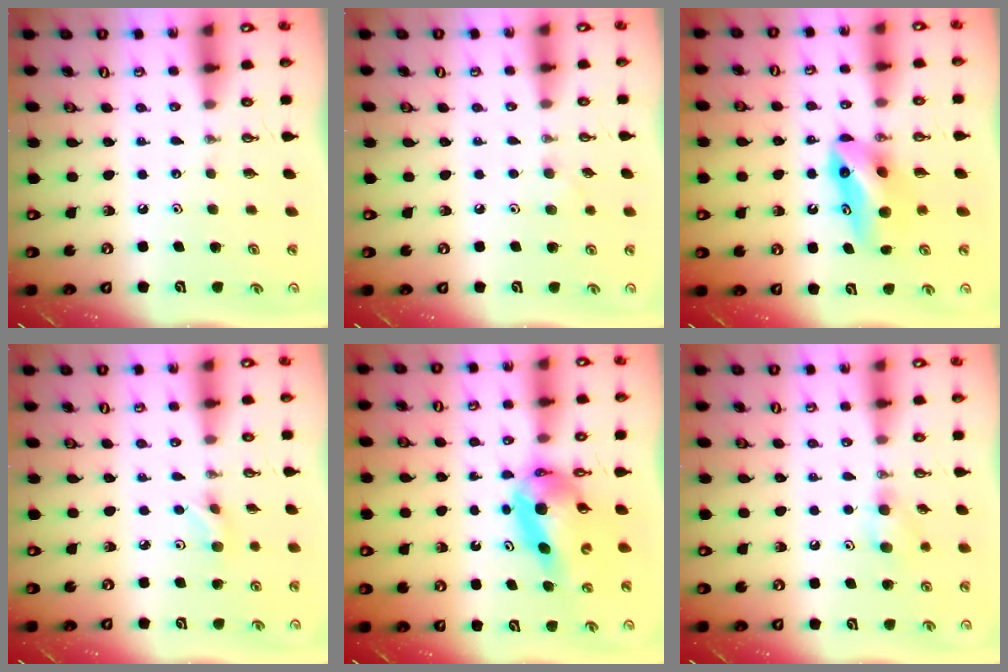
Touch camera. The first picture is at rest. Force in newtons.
{"total": 4.8, "press": 4.6, "slide": 1.3}
{"total": 9.0, "press": 8.2, "slide": 3.9}
{"total": 3.9, "press": 3.8, "slide": 0.7}
{"total": 9.6, "press": 9.5, "slide": 0.9}
{"total": 6.3, "press": 6.2, "slide": 1.3}